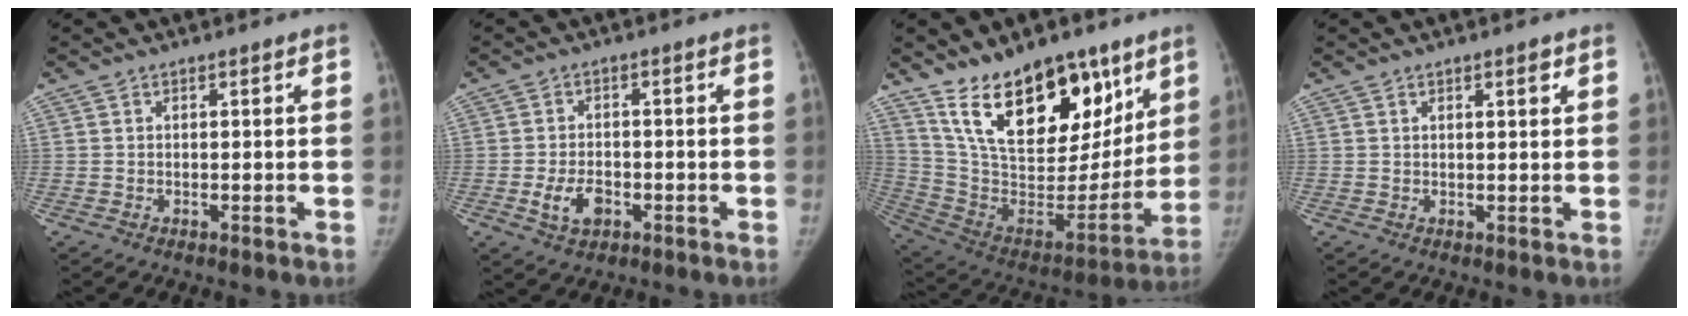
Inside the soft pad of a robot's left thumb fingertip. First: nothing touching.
{"total": 5.3, "force": [-1.8, 3.4, 3.6], "torque": [-0.062, 0.008, -0.028]}
{"total": 26.2, "force": [16.4, 13.1, 15.8], "torque": [-0.205, -0.073, 0.283]}
{"total": 2.1, "force": [1.1, 0.5, 1.6], "torque": [-0.019, -0.004, 0.017]}